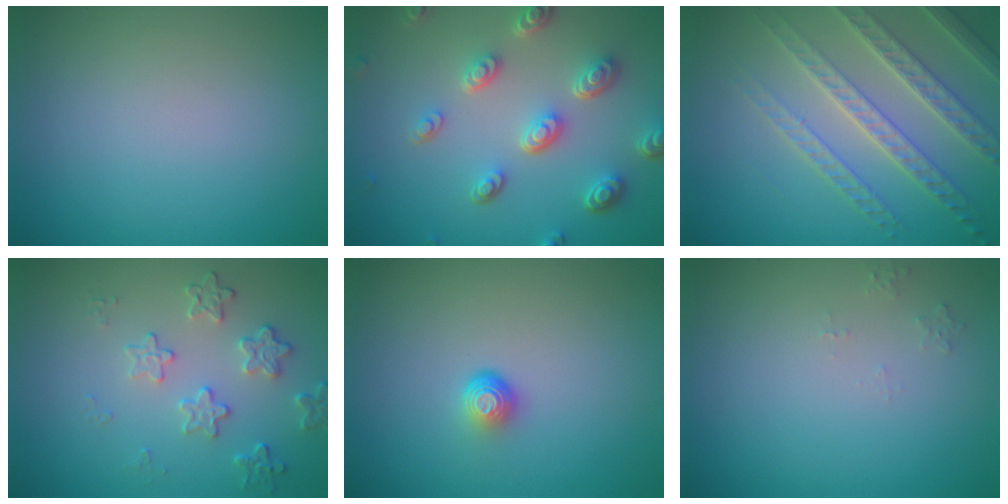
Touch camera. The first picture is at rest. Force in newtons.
{"total": 5.4, "press": 4.0, "slide": 3.7}
{"total": 4.7, "press": 4.3, "slide": 1.8}
{"total": 2.6, "press": 2.0, "slide": 1.7}
{"total": 1.7, "press": 1.1, "slide": 1.3}
{"total": 0.8, "press": 0.7, "slide": 0.2}